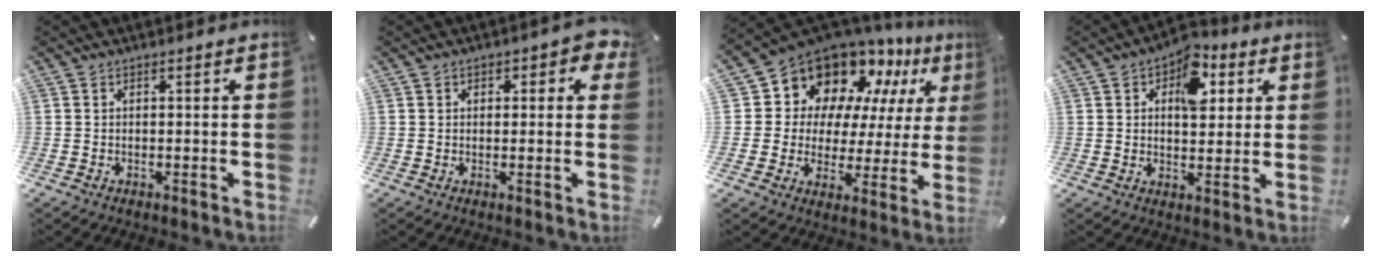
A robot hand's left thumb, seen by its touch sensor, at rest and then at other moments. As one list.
[{"total": 3.4, "force": [1.0, 2.1, 2.5], "torque": [-0.026, 0.000, 0.011]}, {"total": 13.0, "force": [10.2, 7.8, 2.1], "torque": [-0.052, -0.104, 0.184]}, {"total": 10.8, "force": [4.2, 6.9, 7.1], "torque": [-0.086, -0.010, 0.068]}]